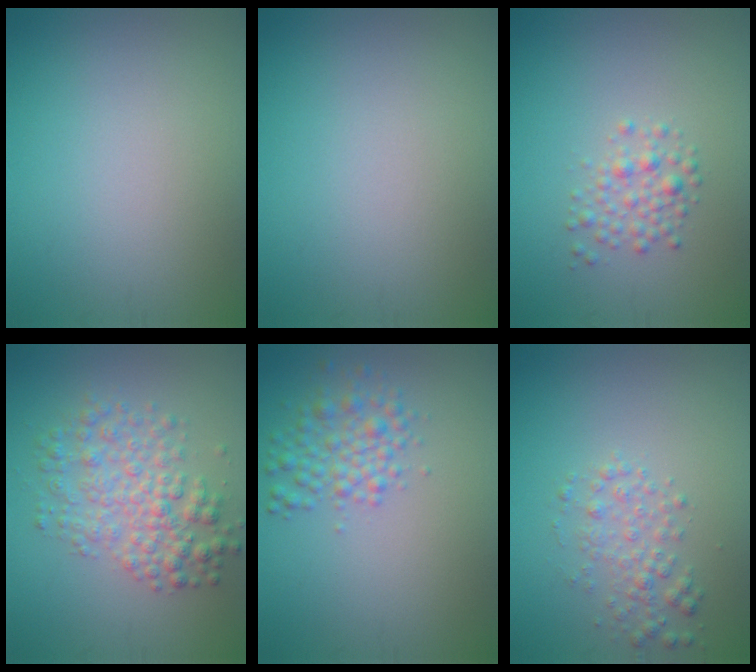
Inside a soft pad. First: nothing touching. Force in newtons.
{"total": 0.0}
{"total": 2.1, "press": 2.1, "slide": 0.1}
{"total": 4.6, "press": 4.6, "slide": 0.1}
{"total": 2.9, "press": 2.9, "slide": 0.0}
{"total": 2.2, "press": 2.2, "slide": 0.0}